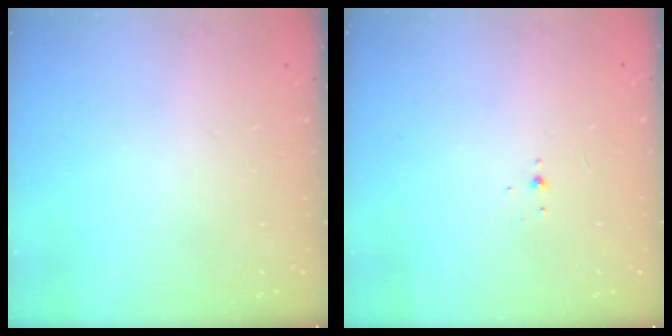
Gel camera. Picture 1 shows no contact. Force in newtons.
{"total": 2.1, "press": 1.9, "slide": 0.8}